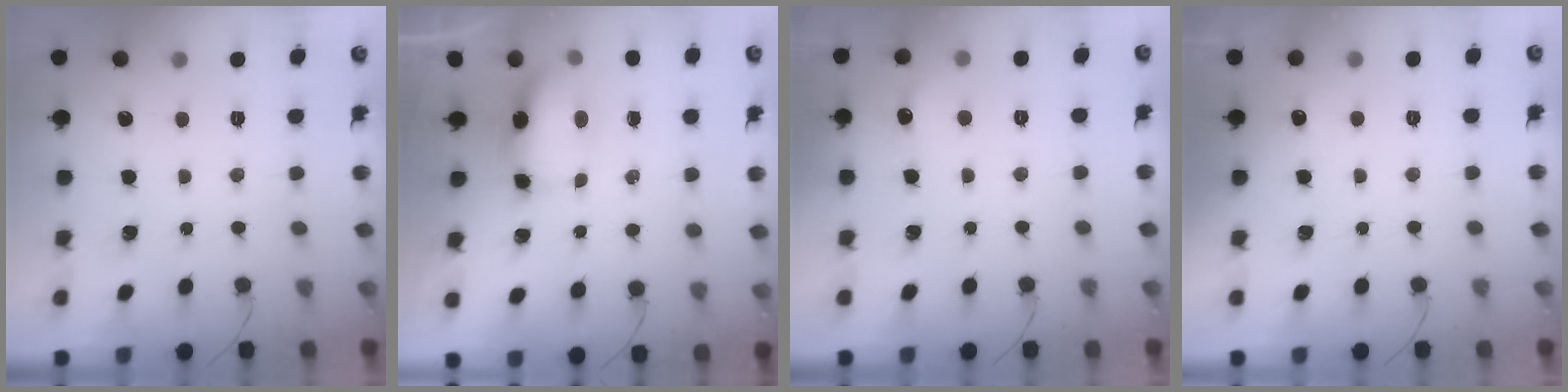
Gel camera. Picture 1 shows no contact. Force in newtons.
{"total": 7.1, "press": 7.1, "slide": 0.9}
{"total": 6.0, "press": 5.7, "slide": 1.7}
{"total": 2.8, "press": 2.6, "slide": 1.2}